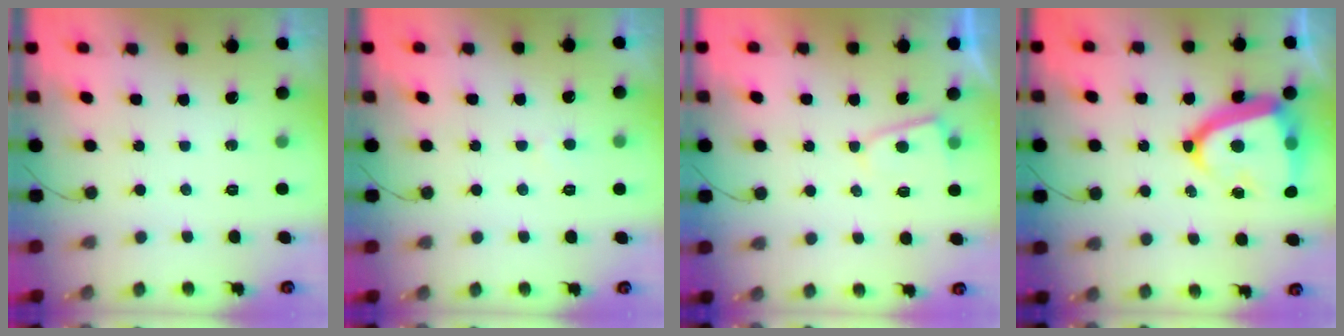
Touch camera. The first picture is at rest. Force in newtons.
{"total": 2.1, "press": 2.1, "slide": 0.1}
{"total": 3.0, "press": 2.9, "slide": 0.3}
{"total": 17.3, "press": 17.2, "slide": 1.6}